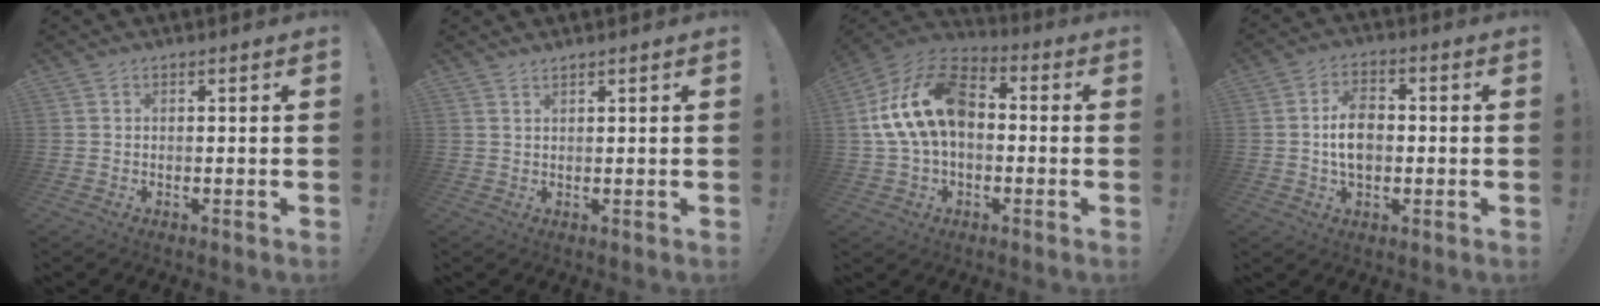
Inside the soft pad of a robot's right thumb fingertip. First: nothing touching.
{"total": 1.0, "force": [0.9, -0.1, 0.4], "torque": [-0.003, -0.002, 0.017]}
{"total": 19.0, "force": [2.4, 12.2, 14.3], "torque": [-0.258, 0.015, 0.051]}
{"total": 8.9, "force": [-0.4, 6.0, 6.6], "torque": [-0.107, 0.003, -0.011]}